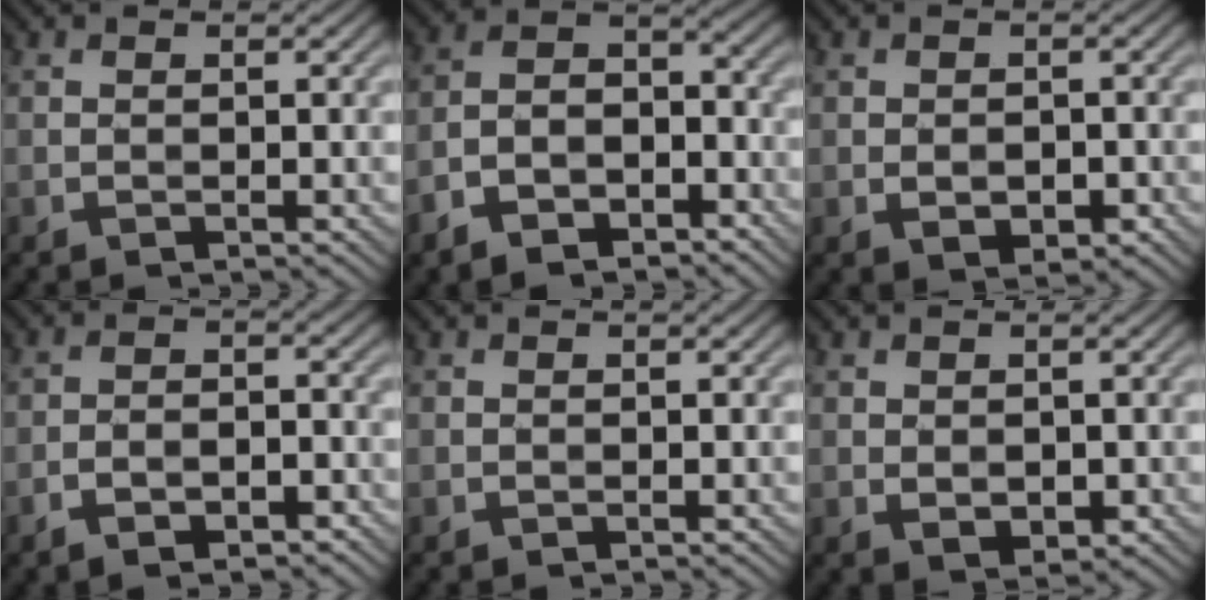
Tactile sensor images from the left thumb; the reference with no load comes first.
{"total": 8.2, "force": [-5.4, 4.2, 4.5], "torque": [-0.084, -0.007, -0.108]}
{"total": 3.1, "force": [-1.0, 1.9, 2.2], "torque": [-0.036, -0.008, -0.014]}
{"total": 4.7, "force": [-3.0, 2.0, 3.0], "torque": [-0.049, 0.004, -0.051]}
{"total": 0.0}
{"total": 2.0, "force": [-0.2, 1.4, 1.5], "torque": [-0.029, -0.008, 0.004]}